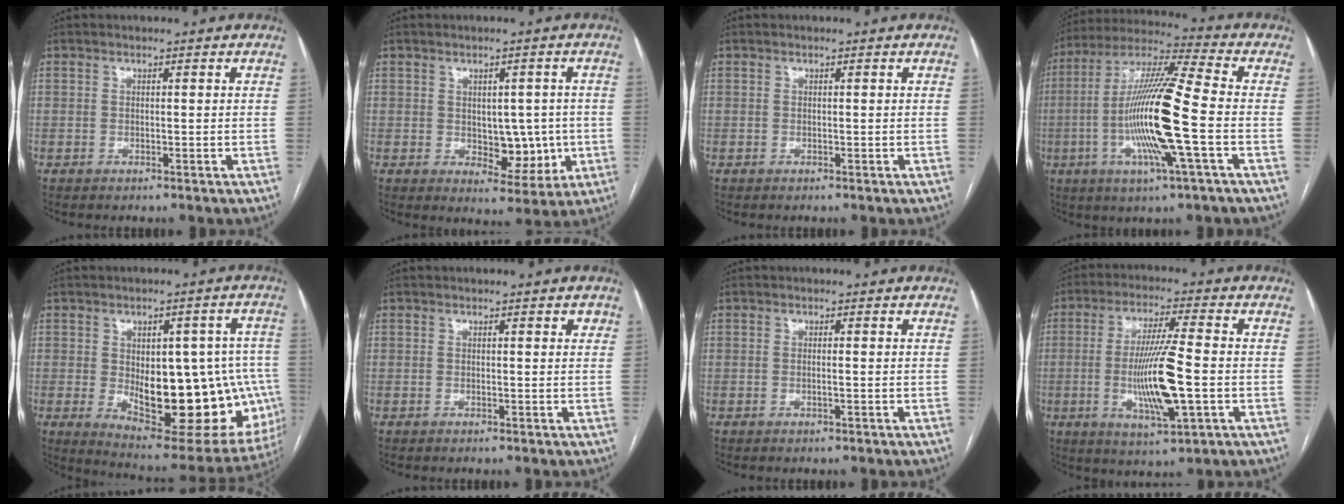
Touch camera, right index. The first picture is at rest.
{"total": 6.8, "force": [-0.5, 4.1, 5.4], "torque": [-0.059, 0.004, 0.007]}
{"total": 0.0}
{"total": 17.3, "force": [-3.3, 0.1, 17.0], "torque": [-0.336, -0.006, -0.071]}
{"total": 23.0, "force": [-2.9, 10.2, 20.4], "torque": [-0.219, 0.012, -0.010]}
{"total": 0.8, "force": [0.4, 0.4, 0.6], "torque": [-0.005, 0.001, 0.001]}
{"total": 0.8, "force": [-0.1, 0.0, 0.8], "torque": [-0.015, 0.000, -0.002]}
{"total": 12.4, "force": [-2.1, 0.9, 12.2], "torque": [-0.235, -0.012, -0.038]}